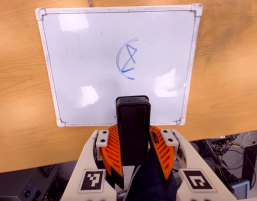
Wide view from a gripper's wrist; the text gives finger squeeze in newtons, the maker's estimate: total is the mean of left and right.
{"total": 6.7, "left": 7.4, "right": 5.9}